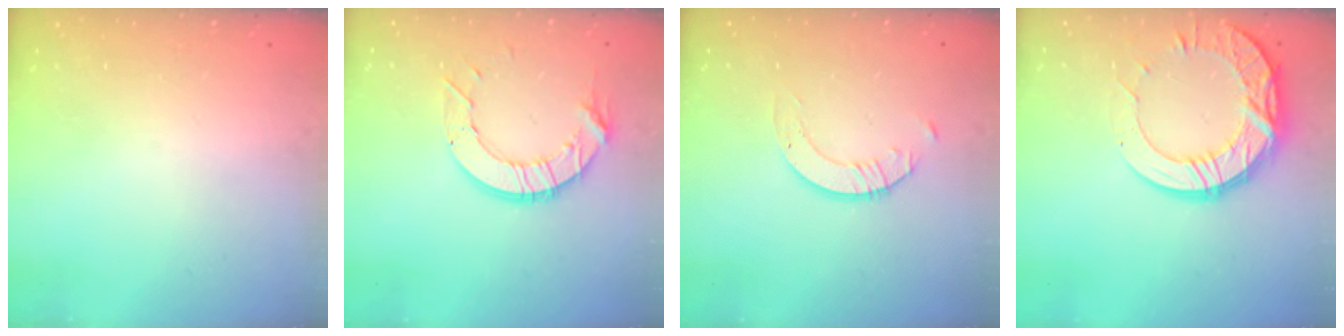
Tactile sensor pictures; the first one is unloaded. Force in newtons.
{"total": 10.4, "press": 10.3, "slide": 0.5}
{"total": 2.3, "press": 2.3, "slide": 0.2}
{"total": 15.6, "press": 15.6, "slide": 1.1}